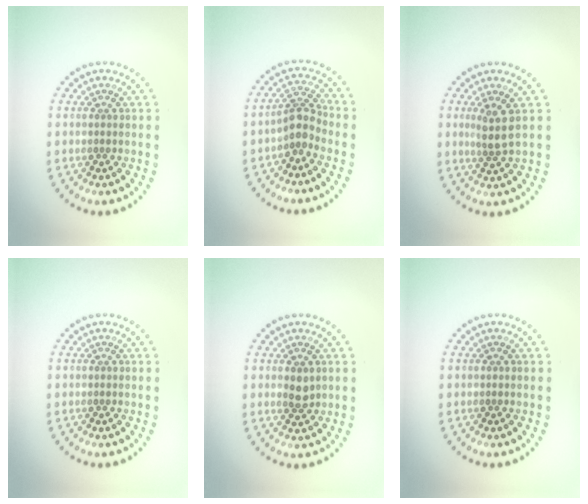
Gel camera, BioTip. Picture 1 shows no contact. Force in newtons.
{"total": 2.8, "press": 2.1, "slide": 1.8}
{"total": 2.2, "press": 1.7, "slide": 1.4}
{"total": 0.0}
{"total": 1.6, "press": 1.6, "slide": 0.2}
{"total": 0.0}